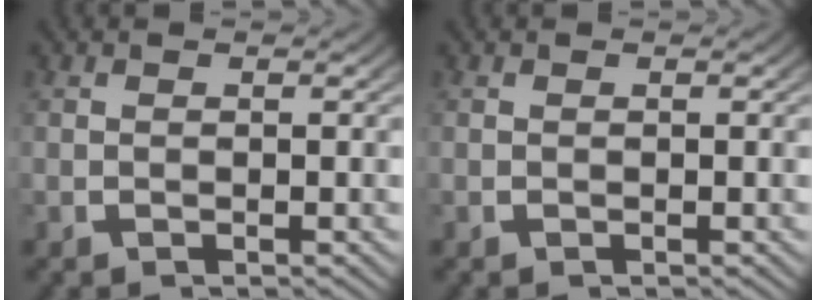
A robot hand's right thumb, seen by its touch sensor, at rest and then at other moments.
{"total": 0.0}